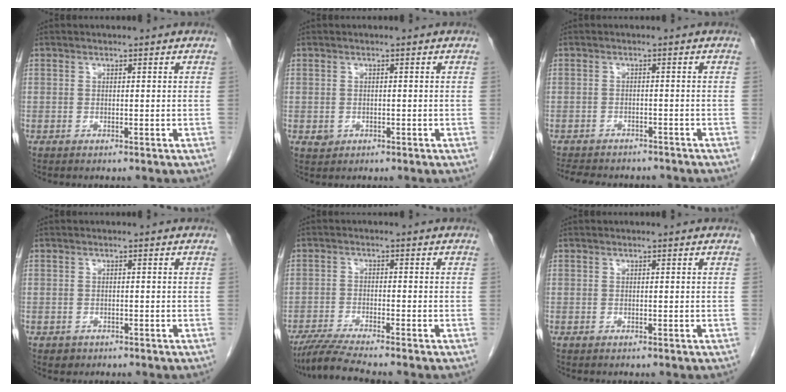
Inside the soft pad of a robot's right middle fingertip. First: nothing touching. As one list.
[{"total": 1.0, "force": [-0.1, 1.0, 0.3], "torque": [-0.007, 0.002, 0.004]}, {"total": 11.1, "force": [-9.6, 3.8, 3.9], "torque": [-0.083, -0.002, -0.122]}, {"total": 0.9, "force": [-0.4, 0.8, 0.1], "torque": [-0.006, 0.001, -0.002]}, {"total": 5.4, "force": [-4.7, -1.2, 2.4], "torque": [-0.050, -0.025, -0.089]}, {"total": 0.0}]